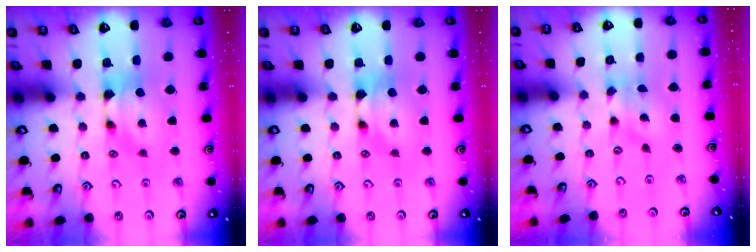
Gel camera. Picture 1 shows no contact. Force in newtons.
{"total": 0.0}
{"total": 2.5, "press": 2.3, "slide": 0.9}